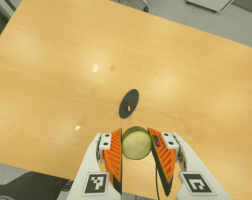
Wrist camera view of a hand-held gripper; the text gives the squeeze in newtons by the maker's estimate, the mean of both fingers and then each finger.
{"total": 11.4, "left": 10.4, "right": 12.4}